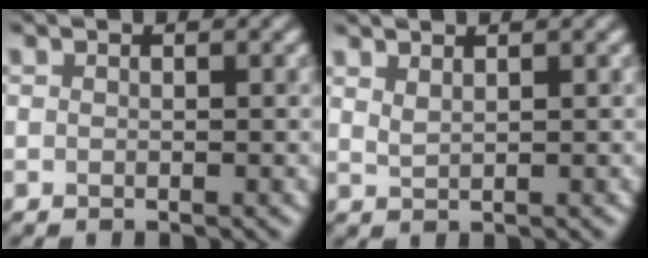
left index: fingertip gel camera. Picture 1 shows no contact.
{"total": 1.1, "force": [1.1, 0.0, 0.0], "torque": [0.002, 0.007, 0.026]}